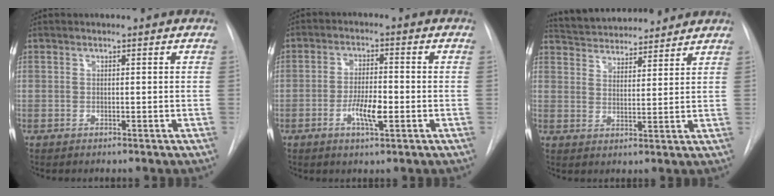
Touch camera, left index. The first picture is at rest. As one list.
[{"total": 5.4, "force": [-1.8, 1.3, 4.9], "torque": [-0.092, -0.001, -0.030]}, {"total": 13.9, "force": [13.1, 3.0, 3.8], "torque": [-0.059, 0.029, 0.199]}]